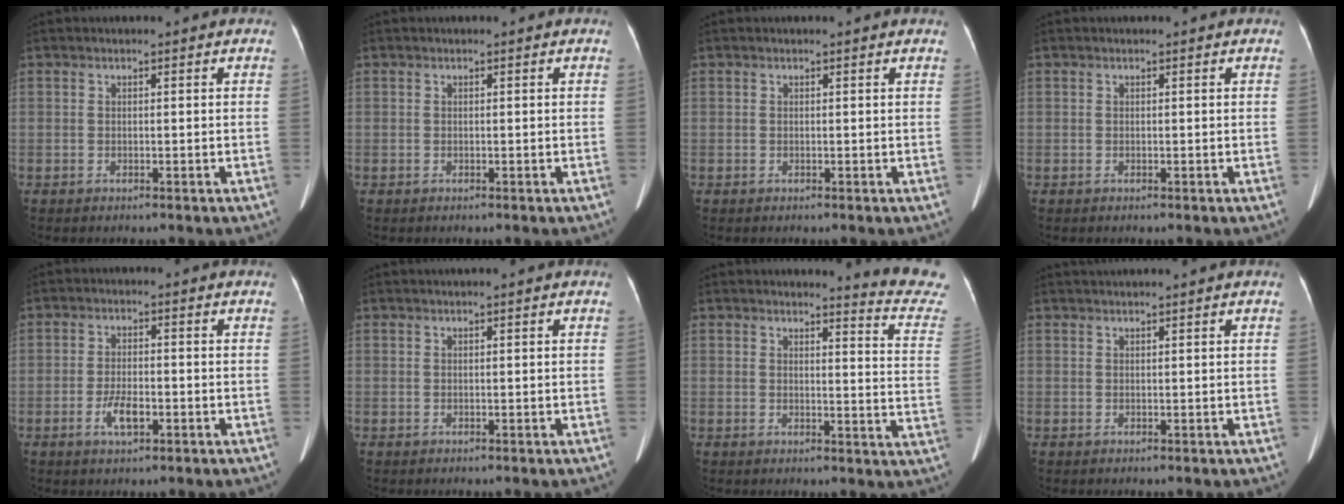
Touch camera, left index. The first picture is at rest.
{"total": 0.0}
{"total": 0.7, "force": [0.6, 0.0, 0.2], "torque": [-0.008, 0.002, 0.002]}
{"total": 0.0}
{"total": 4.0, "force": [-1.8, 1.4, 3.4], "torque": [-0.068, 0.000, -0.029]}
{"total": 0.0}
{"total": 10.6, "force": [10.5, -1.0, 0.8], "torque": [-0.003, -0.116, 0.089]}
{"total": 1.5, "force": [1.4, -0.5, 0.5], "torque": [-0.005, 0.018, 0.032]}